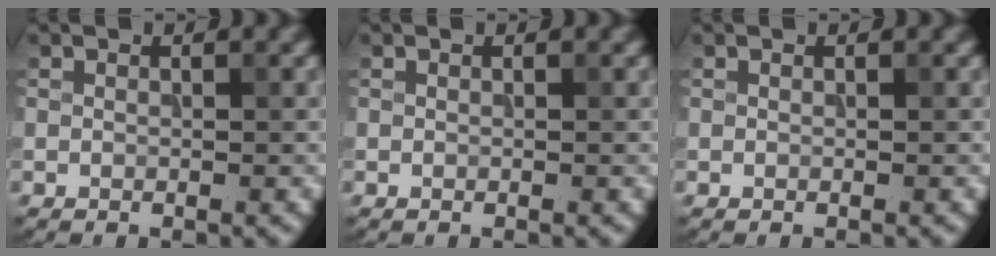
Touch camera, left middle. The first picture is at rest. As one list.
[{"total": 0.0}, {"total": 0.0}]